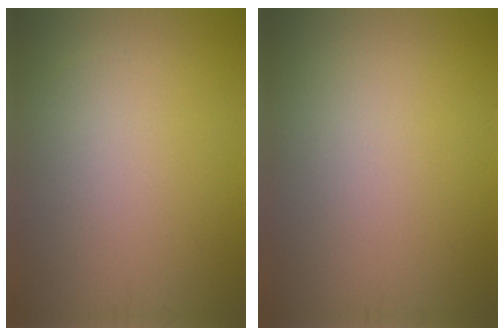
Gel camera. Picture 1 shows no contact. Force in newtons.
{"total": 0.0}